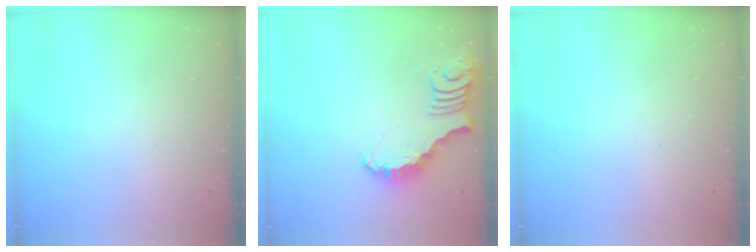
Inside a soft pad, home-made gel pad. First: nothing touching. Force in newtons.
{"total": 3.4, "press": 3.3, "slide": 0.8}
{"total": 0.0}